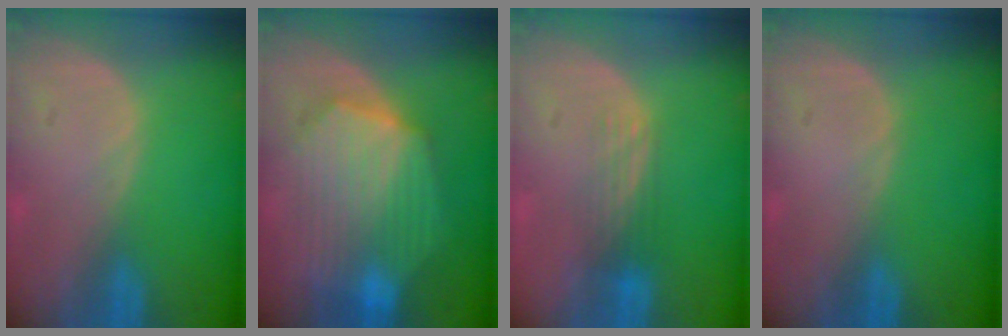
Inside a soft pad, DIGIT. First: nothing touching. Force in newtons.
{"total": 10.8, "press": 10.8, "slide": 0.7}
{"total": 3.7, "press": 3.0, "slide": 2.2}
{"total": 0.0}